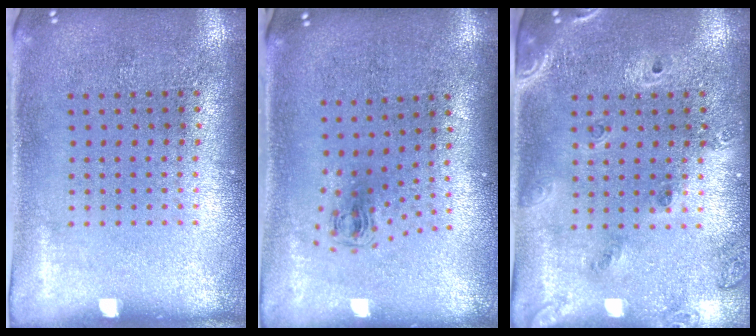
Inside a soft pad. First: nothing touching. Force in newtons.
{"total": 0.8, "press": 0.4, "slide": 0.7}
{"total": 1.5, "press": 1.4, "slide": 0.7}